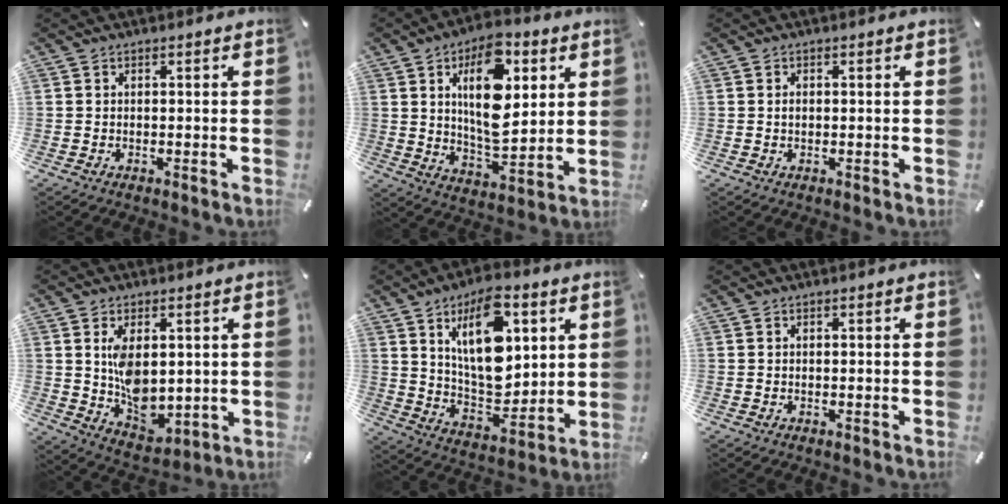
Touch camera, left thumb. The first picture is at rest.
{"total": 17.2, "force": [6.1, 9.0, 13.3], "torque": [-0.224, -0.017, 0.099]}
{"total": 1.1, "force": [0.0, 0.7, 0.8], "torque": [-0.017, 0.002, -0.001]}
{"total": 9.2, "force": [1.9, 6.1, 6.6], "torque": [-0.109, -0.014, 0.039]}
{"total": 18.5, "force": [7.6, 9.8, 13.8], "torque": [-0.231, -0.028, 0.125]}
{"total": 0.0}